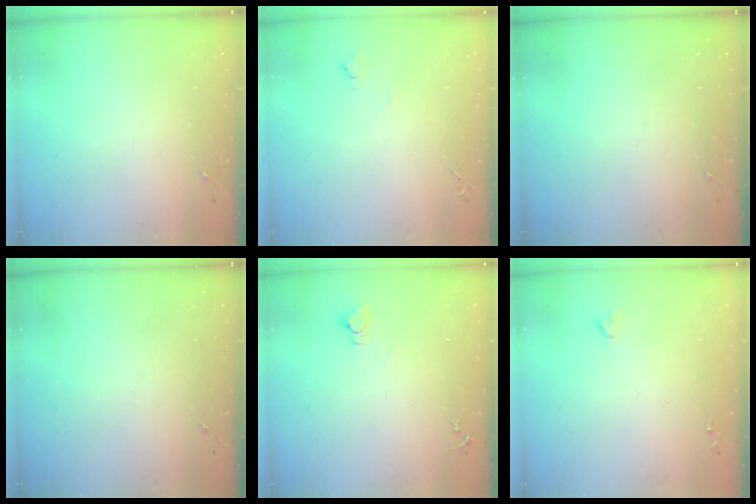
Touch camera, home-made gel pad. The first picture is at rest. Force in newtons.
{"total": 4.0, "press": 4.0, "slide": 0.6}
{"total": 0.0}
{"total": 0.0}
{"total": 2.7, "press": 2.7, "slide": 0.2}
{"total": 1.6, "press": 1.6, "slide": 0.1}